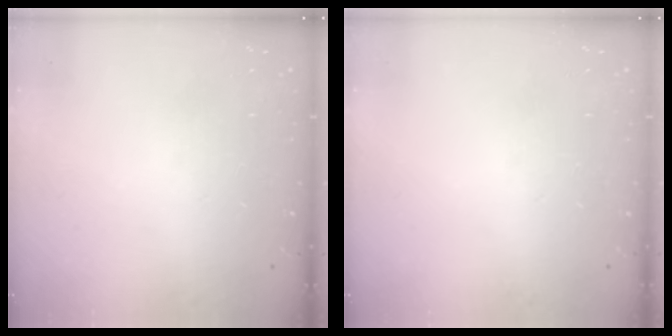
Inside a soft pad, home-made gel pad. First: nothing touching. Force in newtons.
{"total": 0.0}